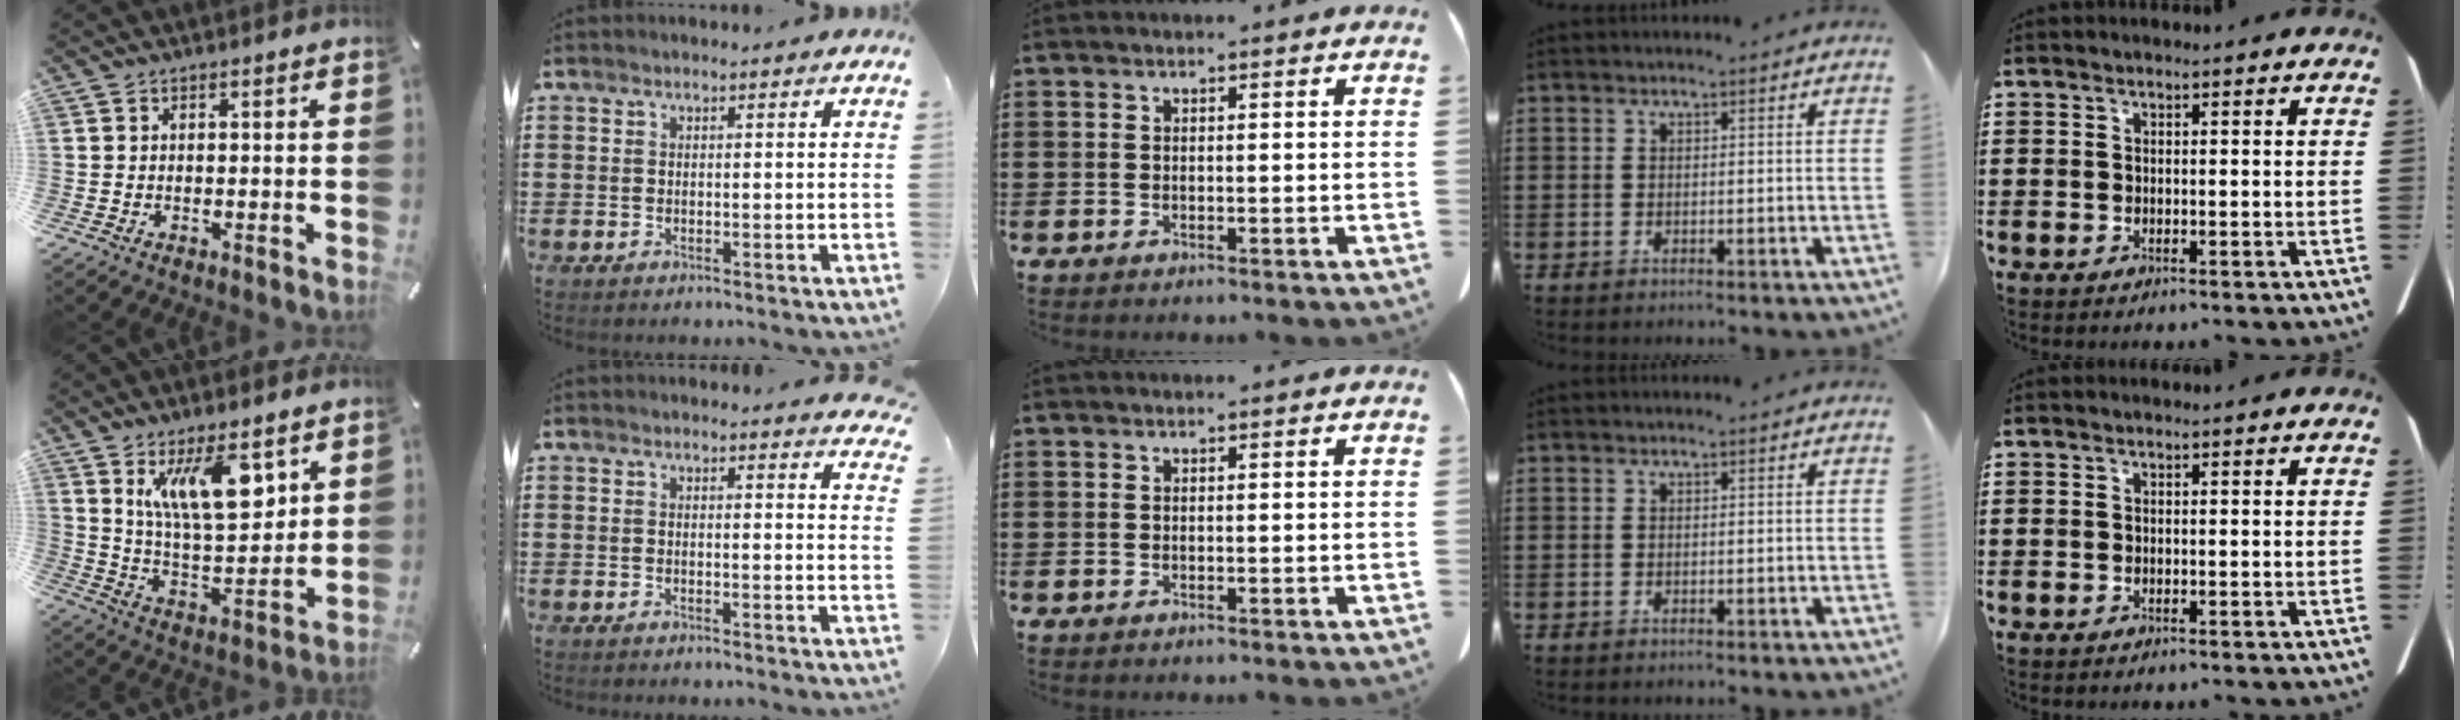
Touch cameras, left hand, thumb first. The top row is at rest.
{"thumb": {"total": 16.1, "force": [8.6, 6.9, 11.7], "torque": [-0.210, -0.031, 0.147]}, "index": {"total": 1.8, "force": [1.8, 0.1, 0.3], "torque": [-0.003, -0.005, 0.034]}}